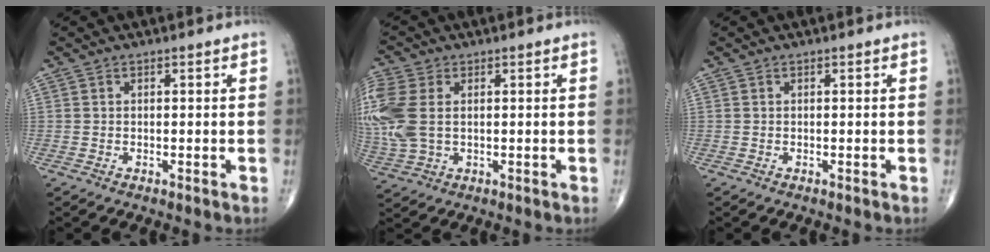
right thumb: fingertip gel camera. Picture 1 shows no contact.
{"total": 12.1, "force": [1.5, 7.8, 9.1], "torque": [-0.246, 0.006, 0.036]}
{"total": 0.0}